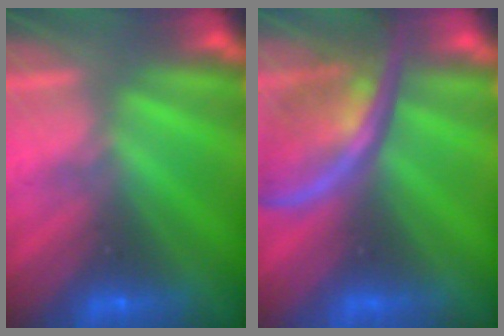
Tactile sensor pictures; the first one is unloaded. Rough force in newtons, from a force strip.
{"total": 2.7}